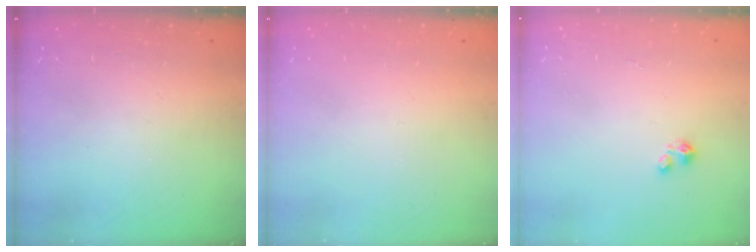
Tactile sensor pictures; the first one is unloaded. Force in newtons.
{"total": 0.0}
{"total": 1.6, "press": 1.6, "slide": 0.2}